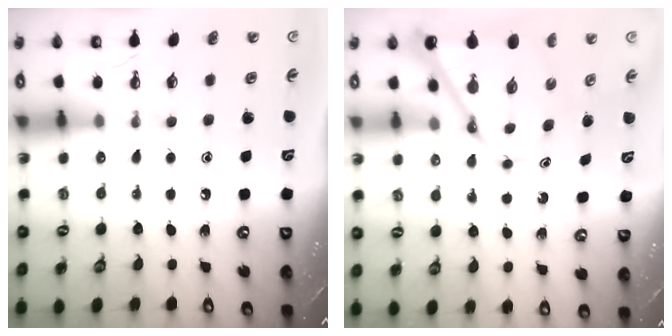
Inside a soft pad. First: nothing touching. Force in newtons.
{"total": 10.5, "press": 10.5, "slide": 1.0}